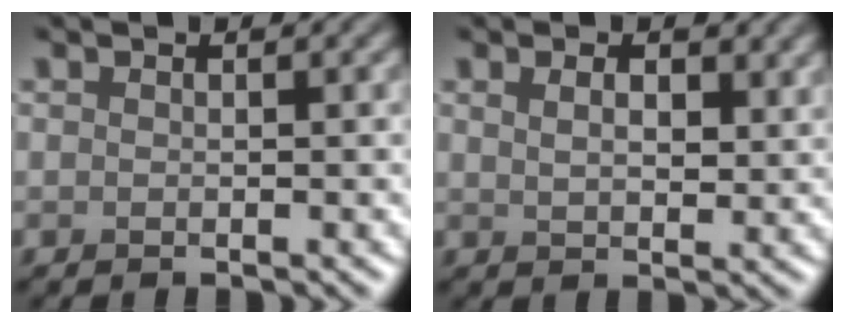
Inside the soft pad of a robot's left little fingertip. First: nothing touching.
{"total": 3.2, "force": [1.6, 1.7, 2.2], "torque": [-0.037, -0.002, 0.031]}